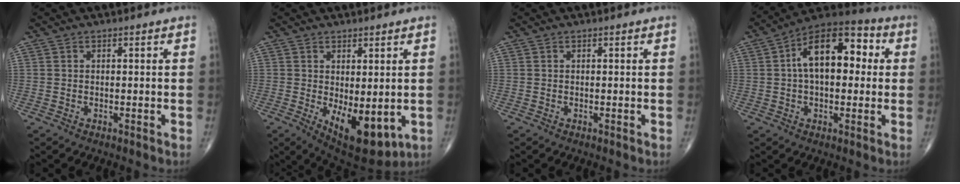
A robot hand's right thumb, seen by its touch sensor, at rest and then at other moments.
{"total": 11.1, "force": [-1.9, 5.2, 9.6], "torque": [-0.124, -0.020, -0.007]}
{"total": 0.0}
{"total": 15.6, "force": [2.5, 8.6, 12.8], "torque": [-0.177, 0.036, 0.028]}